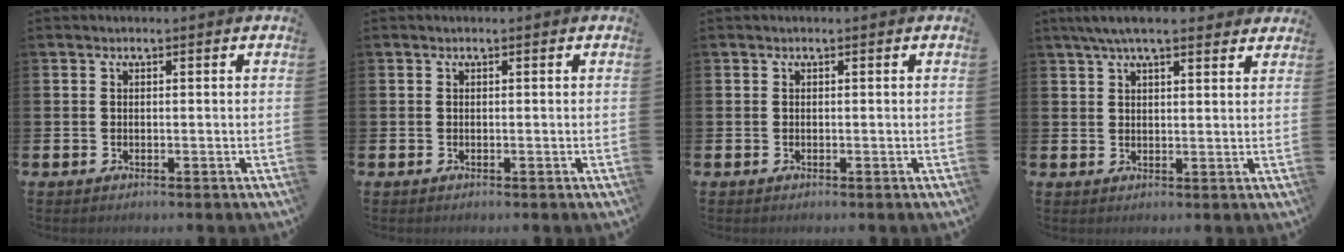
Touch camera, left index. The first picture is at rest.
{"total": 0.0}
{"total": 0.0}
{"total": 5.5, "force": [4.6, 1.1, 2.7], "torque": [-0.058, -0.007, 0.083]}